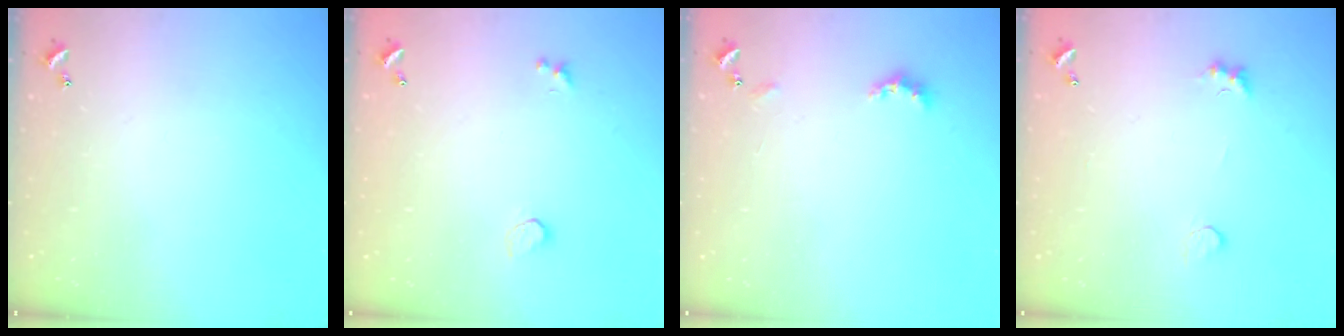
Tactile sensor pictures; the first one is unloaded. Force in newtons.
{"total": 0.7, "press": 0.5, "slide": 0.4}
{"total": 3.3, "press": 3.2, "slide": 0.6}
{"total": 1.5, "press": 1.3, "slide": 0.7}